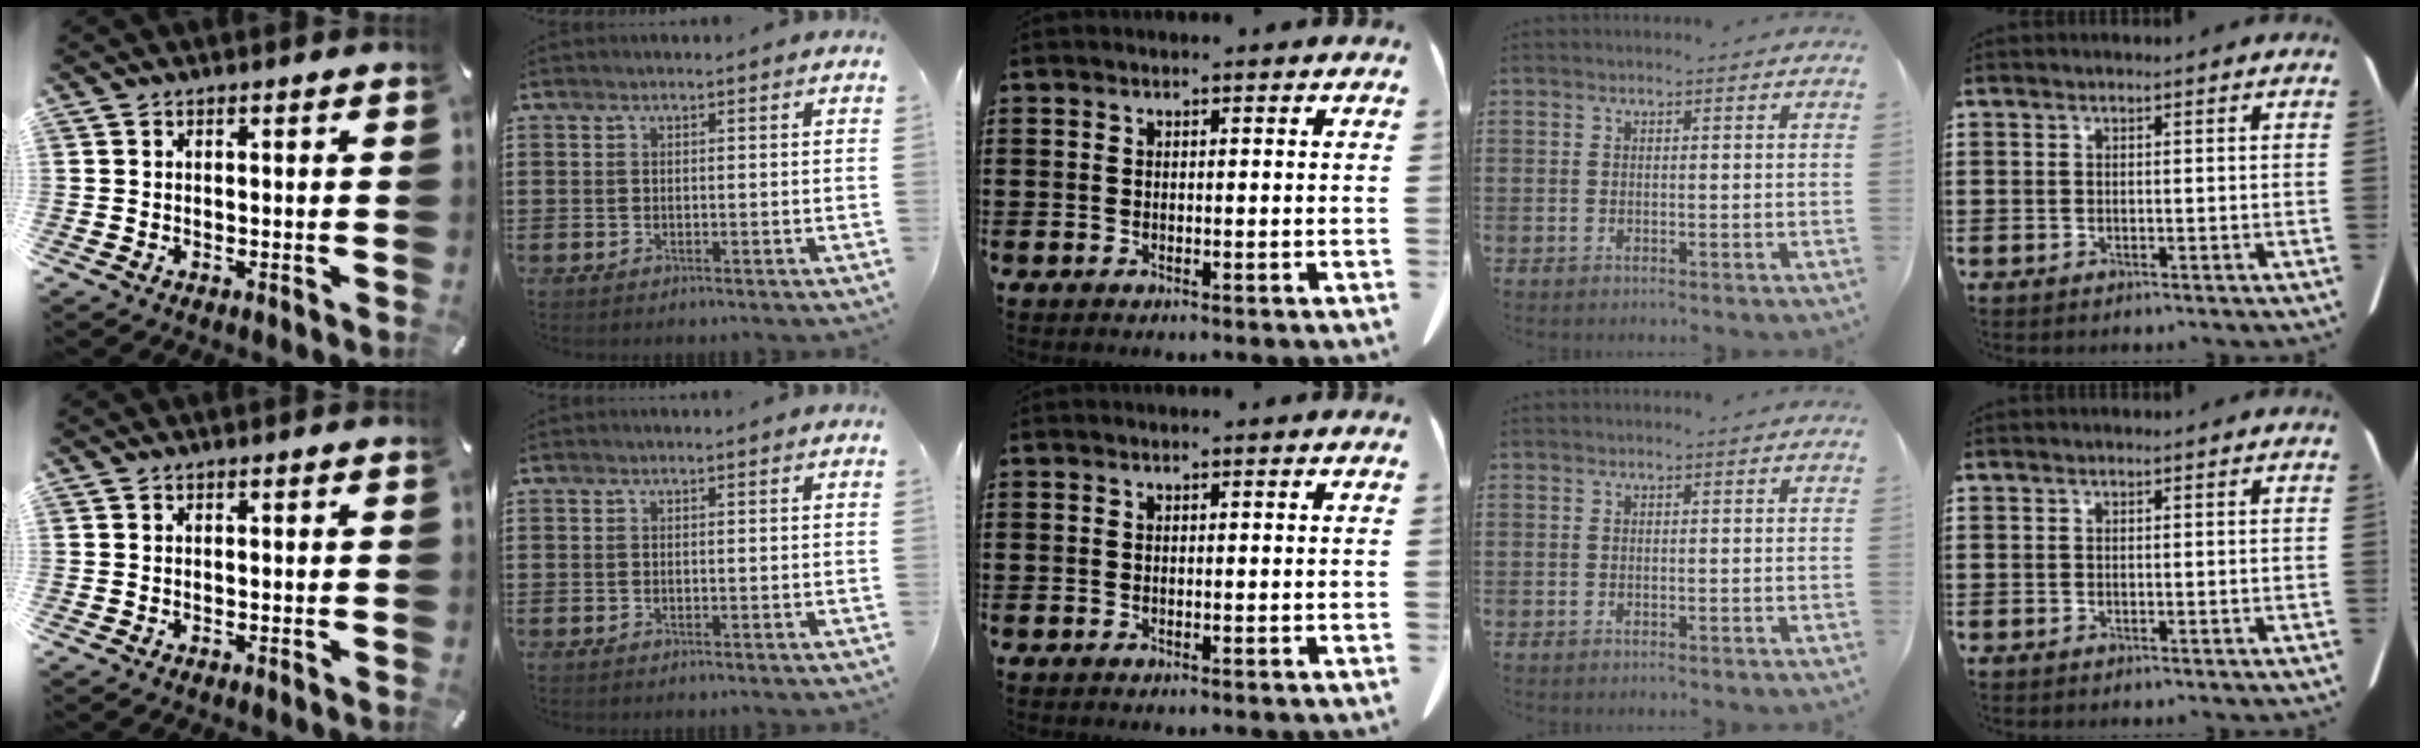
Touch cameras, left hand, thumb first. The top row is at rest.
{}